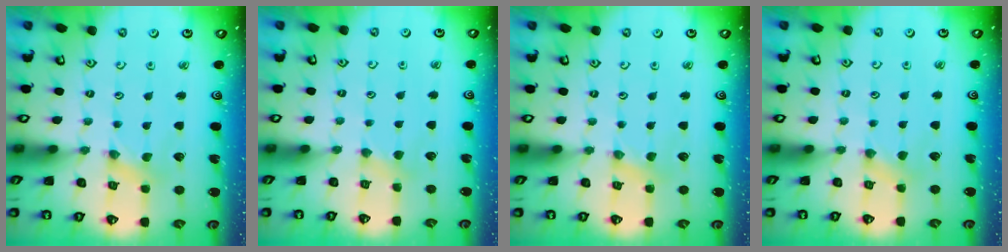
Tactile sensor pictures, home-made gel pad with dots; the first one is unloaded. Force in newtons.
{"total": 2.8, "press": 2.8, "slide": 0.4}
{"total": 2.0, "press": 1.9, "slide": 0.4}
{"total": 2.8, "press": 2.7, "slide": 0.6}